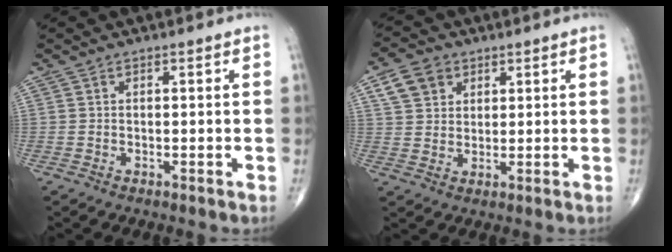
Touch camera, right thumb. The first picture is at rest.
{"total": 6.6, "force": [3.1, 5.1, 2.9], "torque": [-0.032, -0.005, 0.057]}